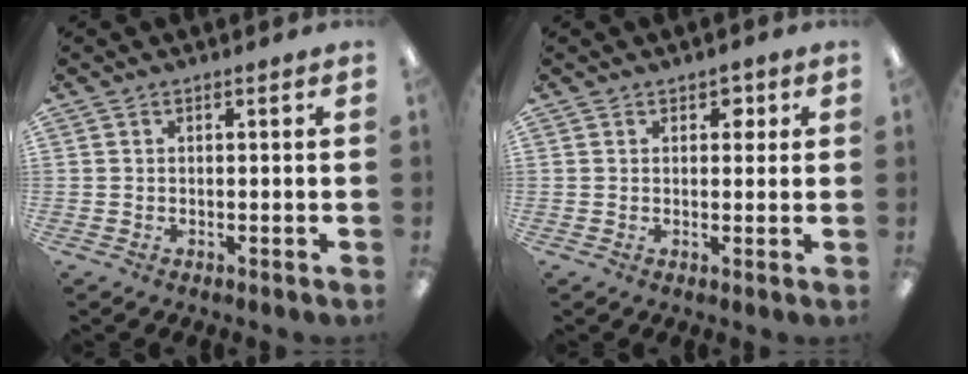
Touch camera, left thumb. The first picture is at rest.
{"total": 2.3, "force": [1.2, 1.6, 1.2], "torque": [0.000, -0.005, 0.015]}